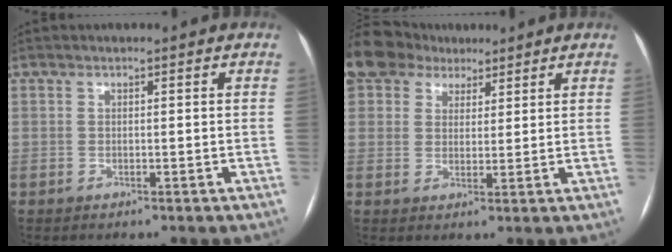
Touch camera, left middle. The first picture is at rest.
{"total": 12.2, "force": [8.2, 8.1, 3.8], "torque": [-0.103, 0.054, 0.153]}